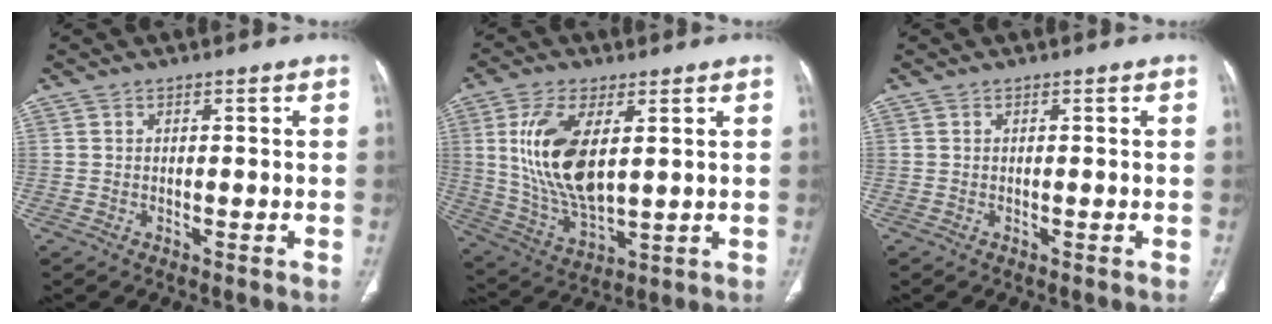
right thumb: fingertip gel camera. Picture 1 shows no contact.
{"total": 15.6, "force": [3.5, 7.4, 13.3], "torque": [-0.266, -0.020, 0.080]}
{"total": 0.0}